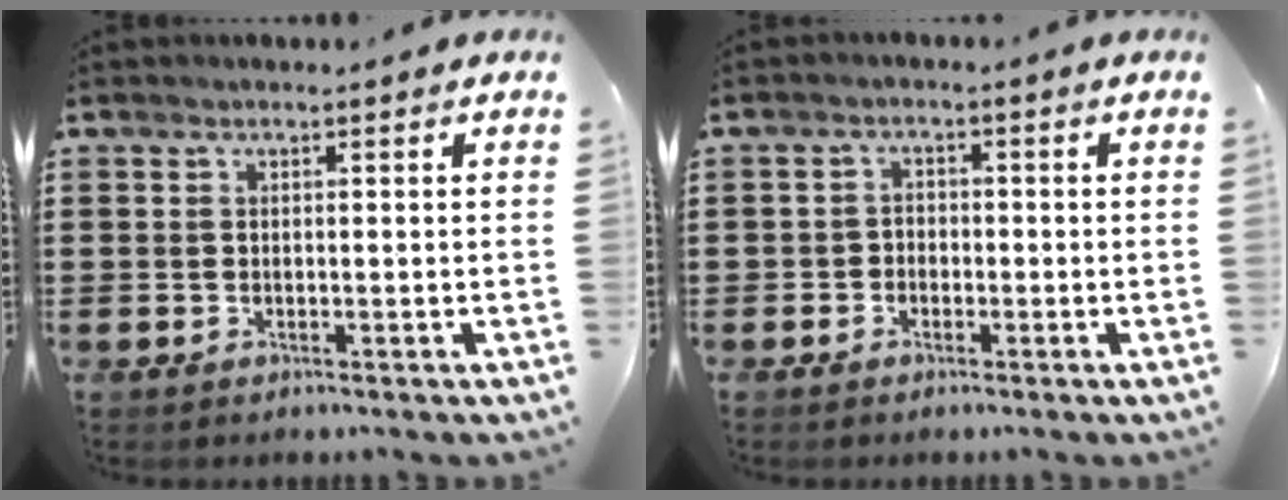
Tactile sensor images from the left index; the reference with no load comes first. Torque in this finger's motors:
{"motor_torque": [-0.08, 0.20, -0.08, -0.01]}